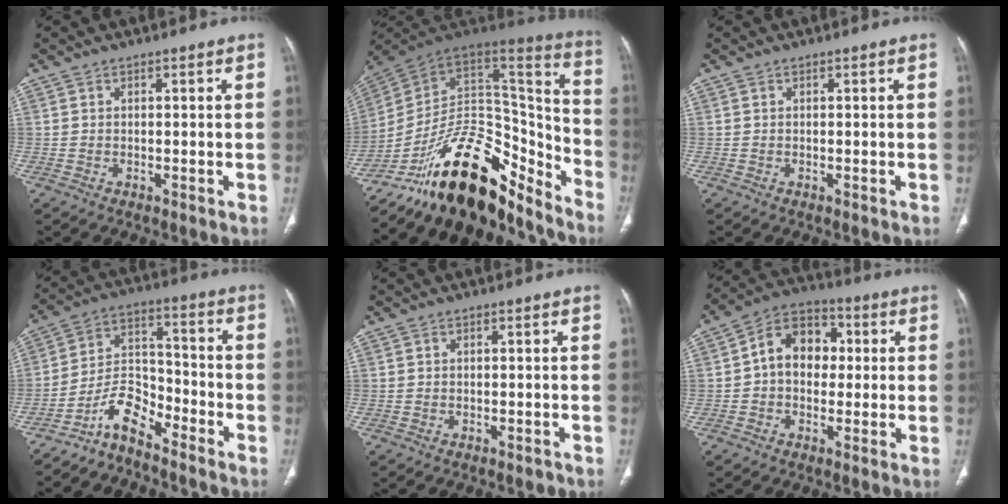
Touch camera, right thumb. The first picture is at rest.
{"total": 30.0, "force": [-20.8, 13.0, 17.4], "torque": [-0.248, 0.093, -0.331]}
{"total": 0.0}
{"total": 8.3, "force": [-6.8, 3.2, 3.6], "torque": [-0.063, 0.075, -0.136]}
{"total": 0.7, "force": [-0.4, 0.4, 0.5], "torque": [-0.005, 0.000, -0.004]}
{"total": 10.9, "force": [0.9, 8.3, 7.1], "torque": [-0.080, 0.026, 0.004]}